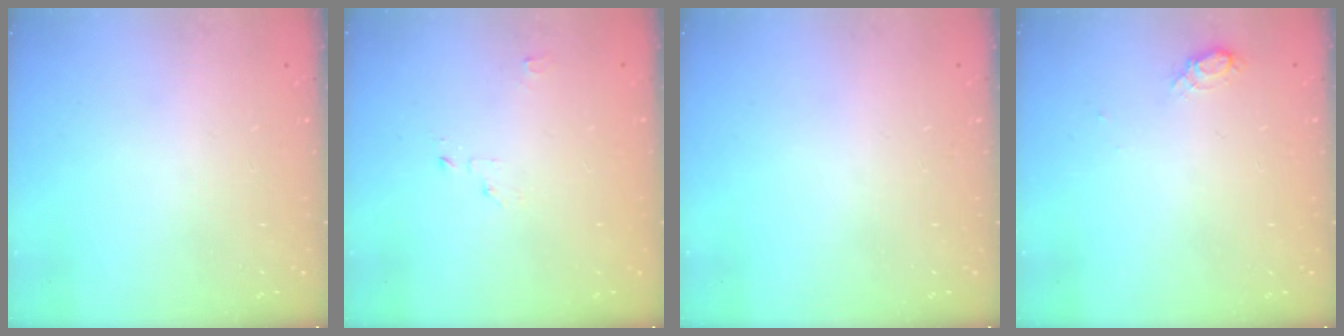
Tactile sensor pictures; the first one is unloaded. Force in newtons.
{"total": 2.1, "press": 2.1, "slide": 0.2}
{"total": 0.0}
{"total": 5.2, "press": 4.8, "slide": 1.9}